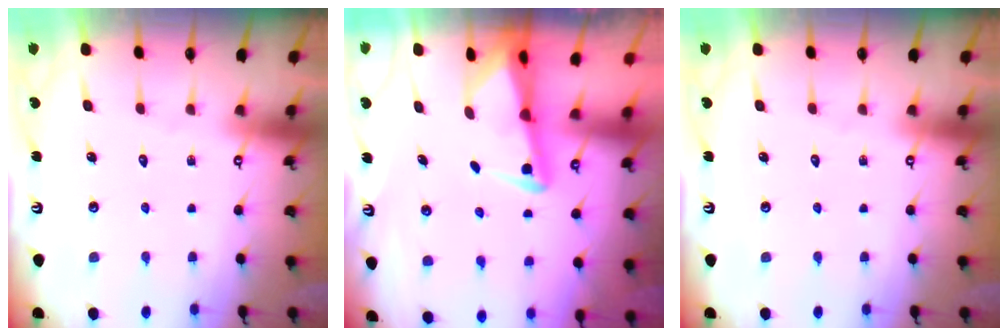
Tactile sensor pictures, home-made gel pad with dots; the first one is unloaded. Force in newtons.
{"total": 2.6, "press": 2.5, "slide": 0.6}
{"total": 0.0}